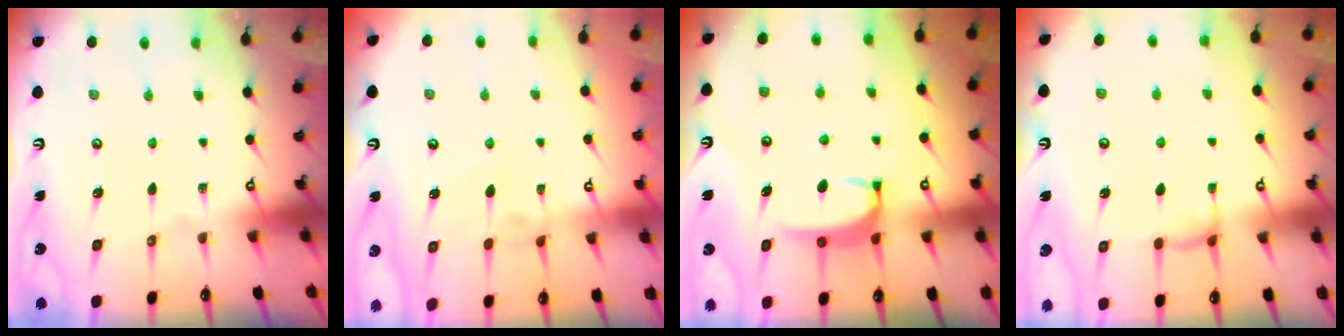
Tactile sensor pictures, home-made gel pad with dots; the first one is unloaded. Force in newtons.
{"total": 3.5, "press": 3.4, "slide": 0.5}
{"total": 2.8, "press": 2.8, "slide": 0.4}
{"total": 1.2, "press": 0.9, "slide": 0.7}